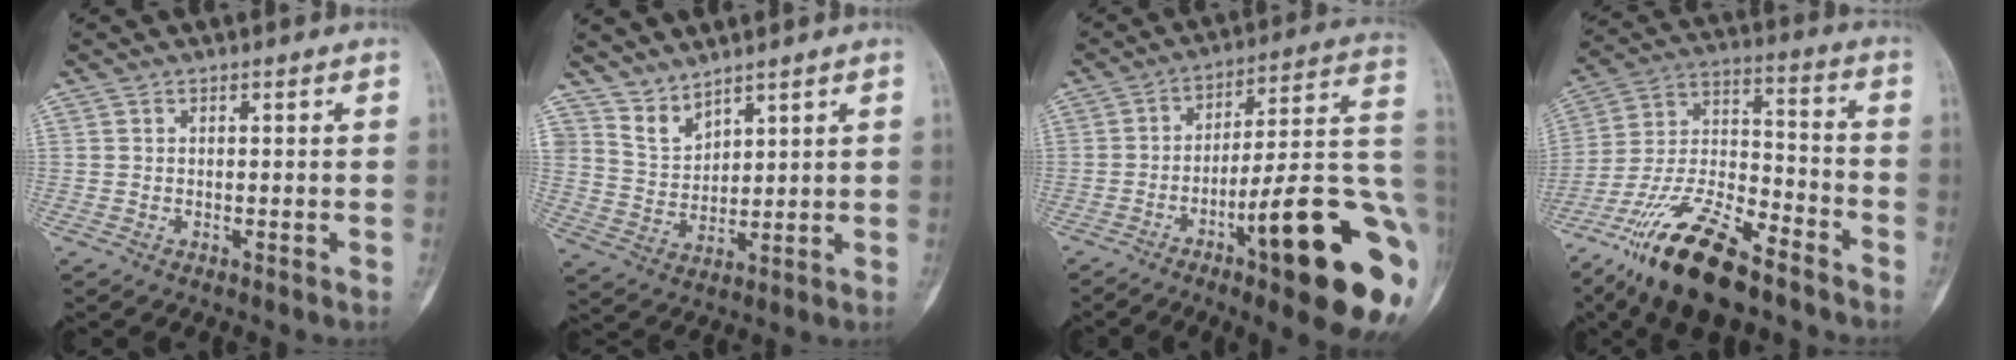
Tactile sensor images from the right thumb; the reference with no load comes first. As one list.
[{"total": 4.9, "force": [4.4, 2.0, 0.9], "torque": [0.000, -0.038, 0.101]}, {"total": 27.1, "force": [-8.7, 5.3, 25.1], "torque": [-0.281, 0.029, -0.121]}, {"total": 21.5, "force": [-14.9, 7.7, 13.4], "torque": [-0.264, 0.066, -0.271]}]